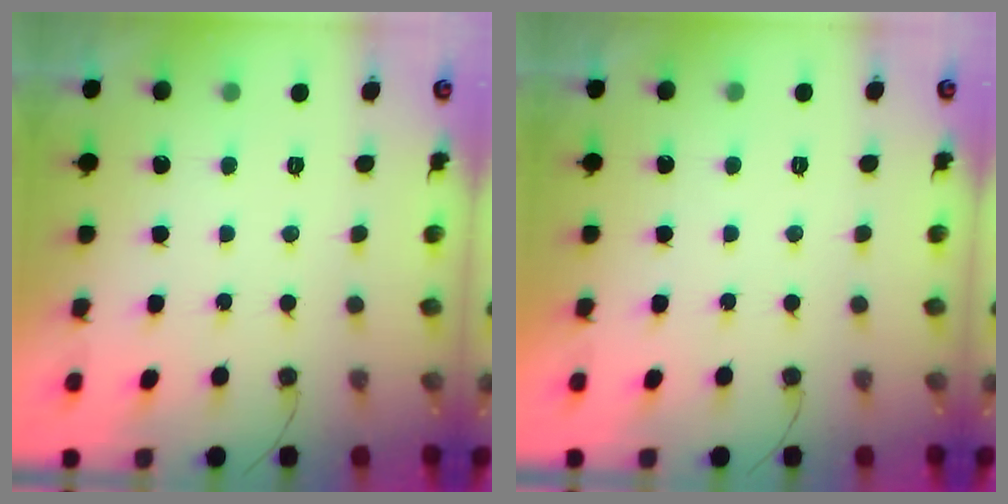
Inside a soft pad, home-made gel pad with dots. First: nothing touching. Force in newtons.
{"total": 1.6, "press": 1.6, "slide": 0.0}